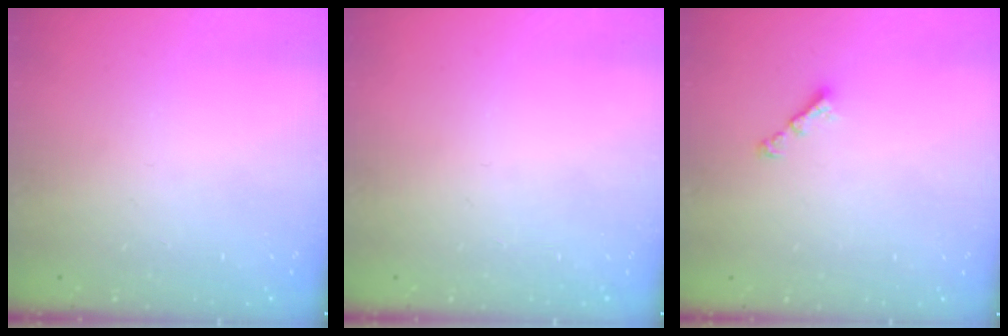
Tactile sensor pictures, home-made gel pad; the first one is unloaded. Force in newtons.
{"total": 0.0}
{"total": 2.9, "press": 2.8, "slide": 0.6}